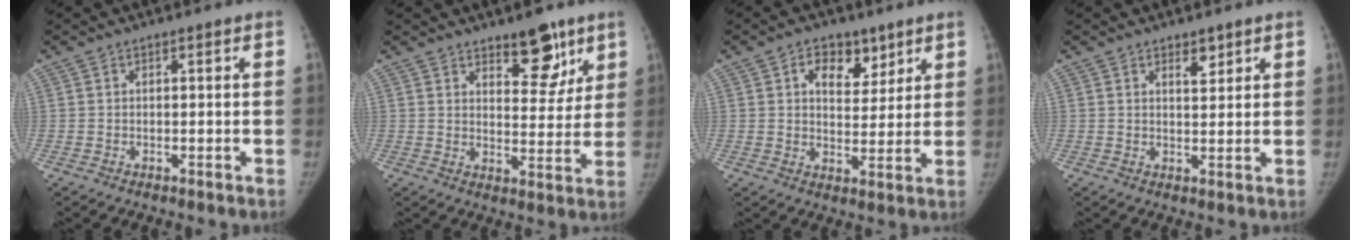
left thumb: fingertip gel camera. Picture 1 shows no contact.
{"total": 9.0, "force": [6.0, 4.2, 5.2], "torque": [-0.032, -0.041, 0.090]}
{"total": 7.6, "force": [4.0, 5.1, 4.0], "torque": [-0.027, -0.018, 0.060]}
{"total": 2.5, "force": [1.7, 1.2, 1.4], "torque": [-0.009, -0.013, 0.028]}